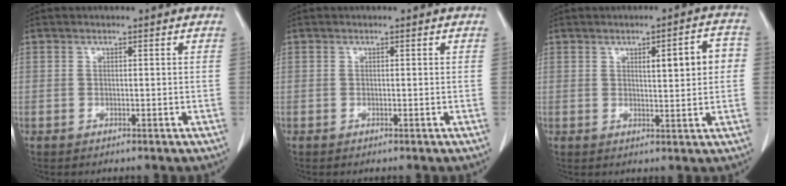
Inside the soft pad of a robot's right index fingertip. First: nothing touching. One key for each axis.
{"total": 0.0}
{"total": 6.4, "fx": 1.2, "fy": 1.3, "fz": 6.1, "tx": -0.085, "ty": 0.015, "tz": 0.018}